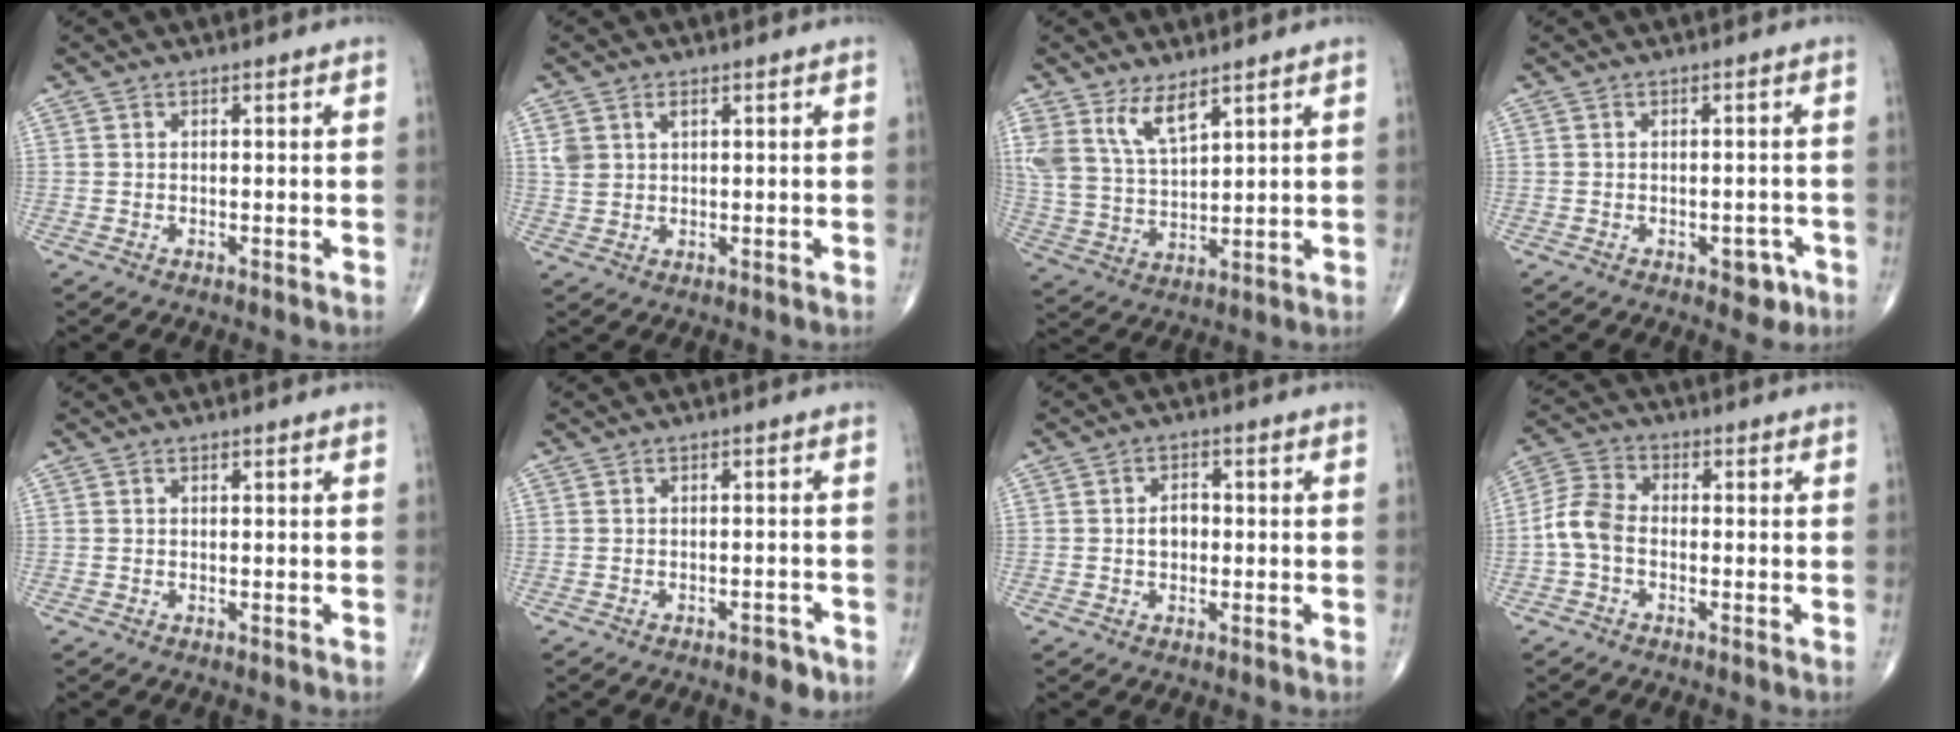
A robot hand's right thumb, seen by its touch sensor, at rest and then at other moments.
{"total": 3.2, "force": [1.5, 2.0, 2.0], "torque": [-0.038, -0.002, 0.037]}
{"total": 8.5, "force": [5.5, 3.4, 5.5], "torque": [-0.102, -0.029, 0.119]}
{"total": 3.6, "force": [-1.8, 2.1, 2.3], "torque": [-0.009, 0.010, -0.020]}
{"total": 0.0}
{"total": 3.0, "force": [-2.1, 1.3, 1.8], "torque": [-0.017, 0.011, -0.025]}
{"total": 3.3, "force": [-0.3, 2.4, 2.2], "torque": [-0.028, 0.011, -0.008]}
{"total": 6.4, "force": [-1.4, 4.2, 4.5], "torque": [-0.091, 0.020, -0.042]}